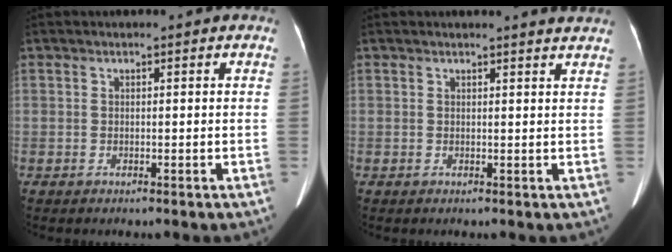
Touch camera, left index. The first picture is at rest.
{"total": 3.1, "force": [3.0, -0.3, 0.7], "torque": [-0.011, -0.004, 0.021]}